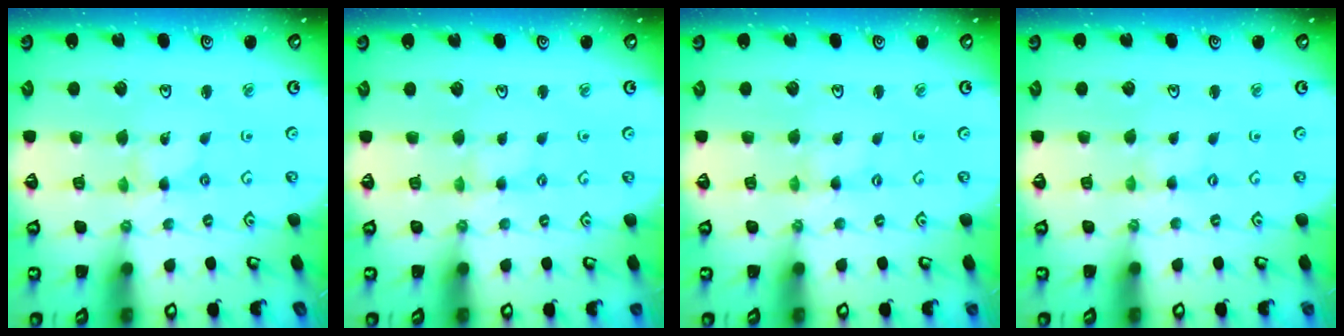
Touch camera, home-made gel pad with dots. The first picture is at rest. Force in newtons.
{"total": 2.5, "press": 2.4, "slide": 0.4}
{"total": 0.9, "press": 0.9, "slide": 0.1}
{"total": 0.0}